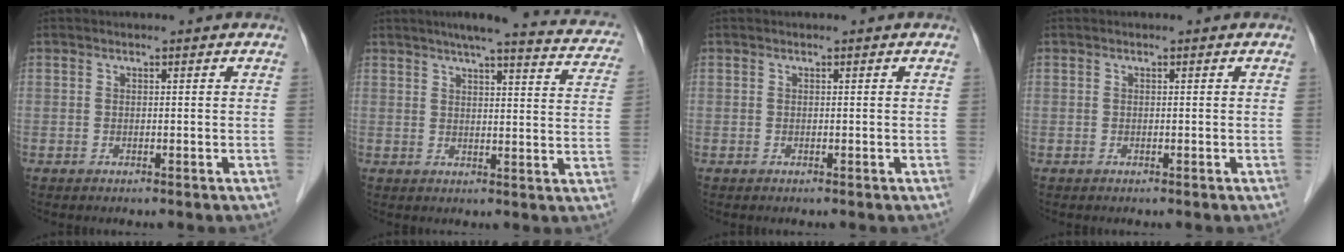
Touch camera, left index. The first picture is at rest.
{"total": 18.7, "force": [16.2, 2.4, 9.1], "torque": [-0.111, -0.005, 0.181]}
{"total": 0.0}
{"total": 0.0}